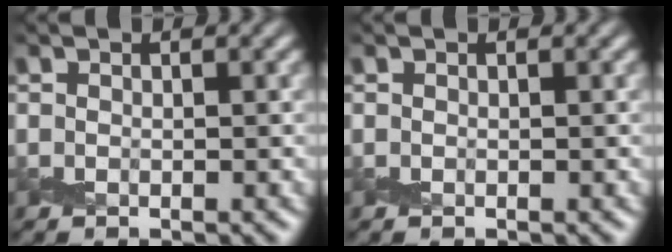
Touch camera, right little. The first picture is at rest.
{"total": 0.0}